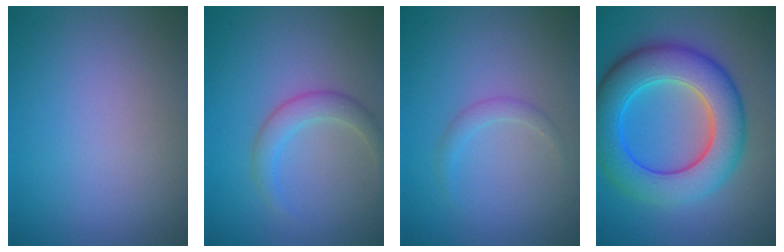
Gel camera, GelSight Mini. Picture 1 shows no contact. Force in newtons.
{"total": 2.4, "press": 2.4, "slide": 0.1}
{"total": 1.1, "press": 1.1, "slide": 0.0}
{"total": 9.2, "press": 9.2, "slide": 0.1}